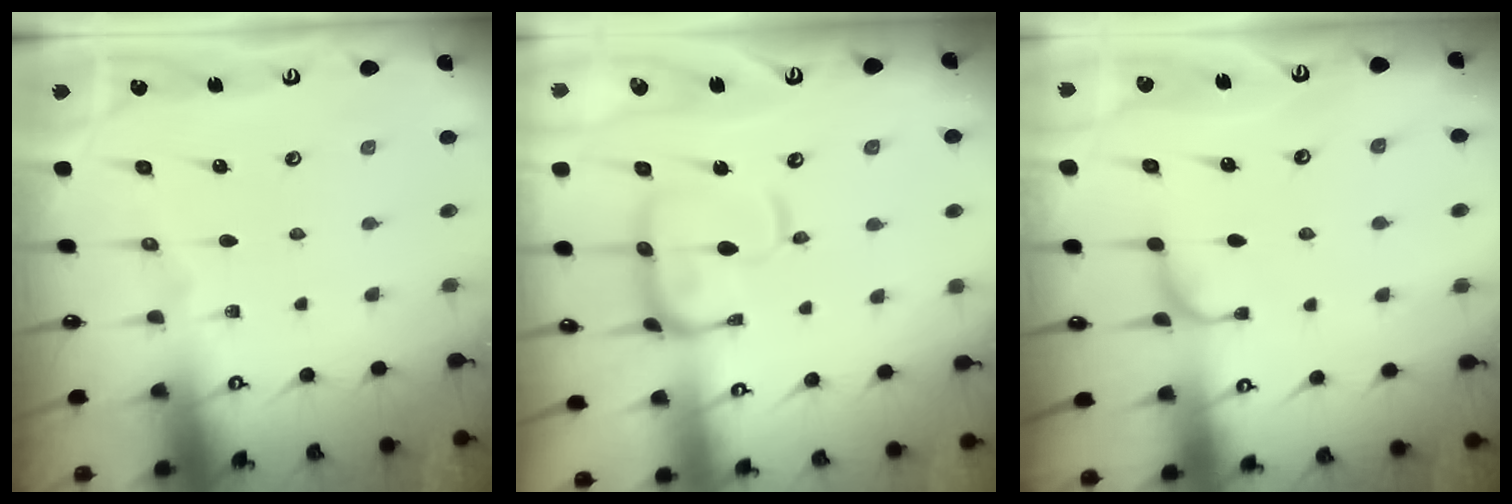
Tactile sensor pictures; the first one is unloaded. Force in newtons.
{"total": 9.1, "press": 9.1, "slide": 1.2}
{"total": 1.9, "press": 1.8, "slide": 0.6}